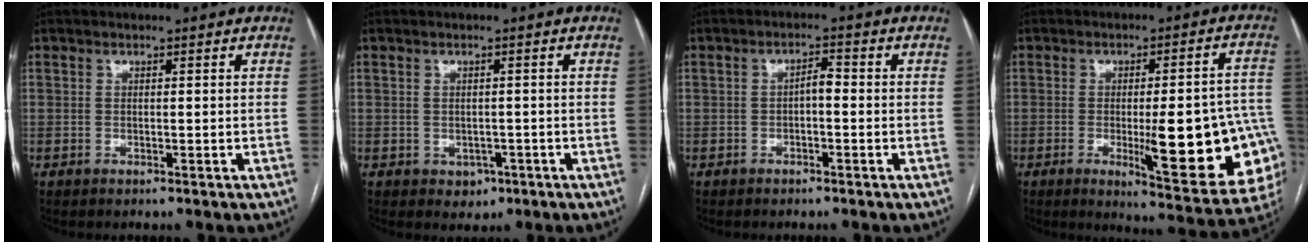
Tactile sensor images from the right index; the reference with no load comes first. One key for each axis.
{"total": 2.4, "fx": -1.0, "fy": 1.9, "fz": 1.0, "tx": -0.006, "ty": 0.003, "tz": -0.005}
{"total": 2.2, "fx": -0.4, "fy": 0.8, "fz": 2.0, "tx": -0.030, "ty": 0.008, "tz": -0.008}
{"total": 19.5, "fx": -4.4, "fy": 3.8, "fz": 18.6, "tx": -0.153, "ty": 0.013, "tz": -0.036}